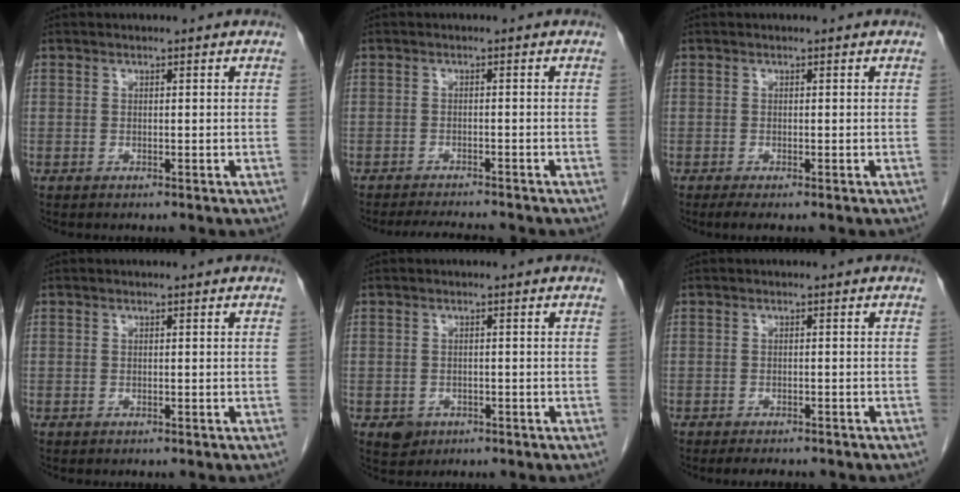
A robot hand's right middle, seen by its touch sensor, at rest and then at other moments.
{"total": 5.6, "force": [-5.3, 0.3, 1.8], "torque": [-0.029, -0.013, -0.080]}
{"total": 1.6, "force": [-1.1, 0.1, 1.1], "torque": [-0.020, -0.006, -0.018]}
{"total": 0.0}
{"total": 2.3, "force": [-1.1, 1.8, 0.6], "torque": [-0.008, 0.004, -0.012]}
{"total": 4.6, "force": [-3.9, 1.3, 2.0], "torque": [-0.024, -0.005, -0.046]}